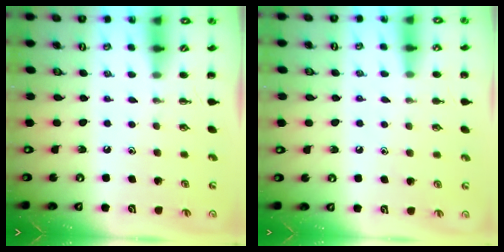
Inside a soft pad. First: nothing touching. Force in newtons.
{"total": 7.4, "press": 7.0, "slide": 2.2}